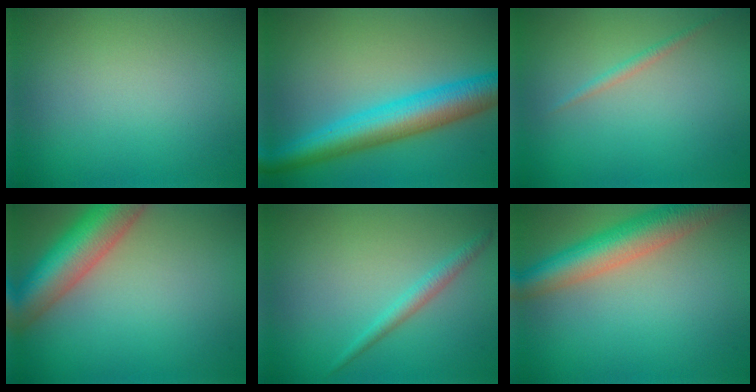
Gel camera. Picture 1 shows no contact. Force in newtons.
{"total": 7.1, "press": 7.1, "slide": 0.1}
{"total": 0.9, "press": 0.9, "slide": 0.0}
{"total": 8.2, "press": 8.2, "slide": 0.3}
{"total": 1.6, "press": 1.6, "slide": 0.1}
{"total": 7.0, "press": 7.0, "slide": 0.4}